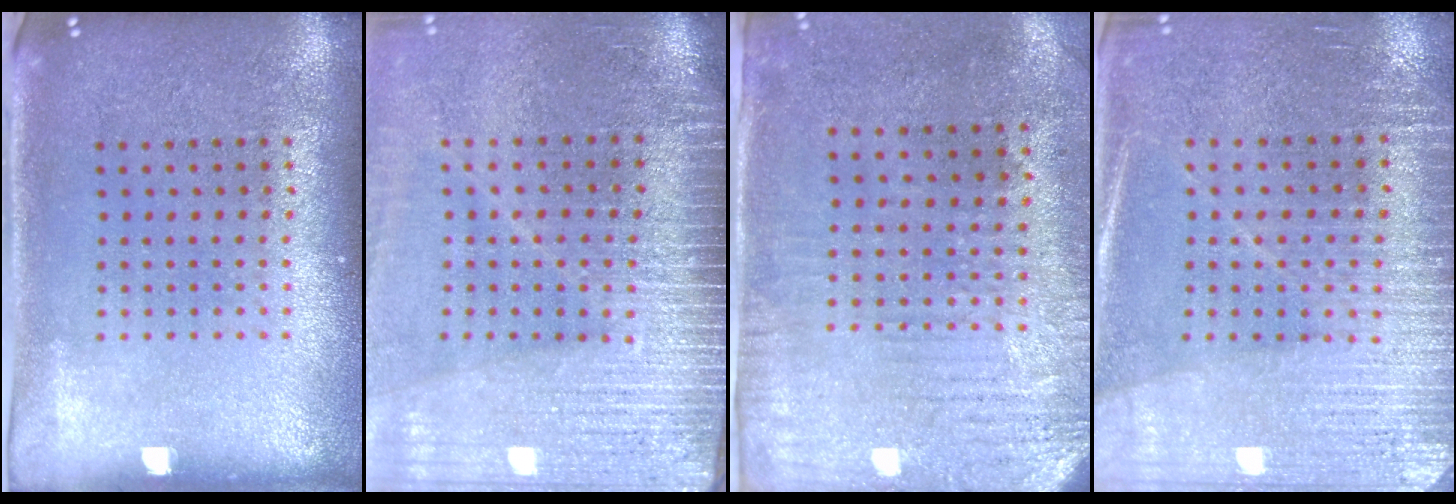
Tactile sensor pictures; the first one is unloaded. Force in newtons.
{"total": 3.8, "press": 3.3, "slide": 1.9}
{"total": 2.9, "press": 2.4, "slide": 1.7}
{"total": 3.0, "press": 2.9, "slide": 0.7}